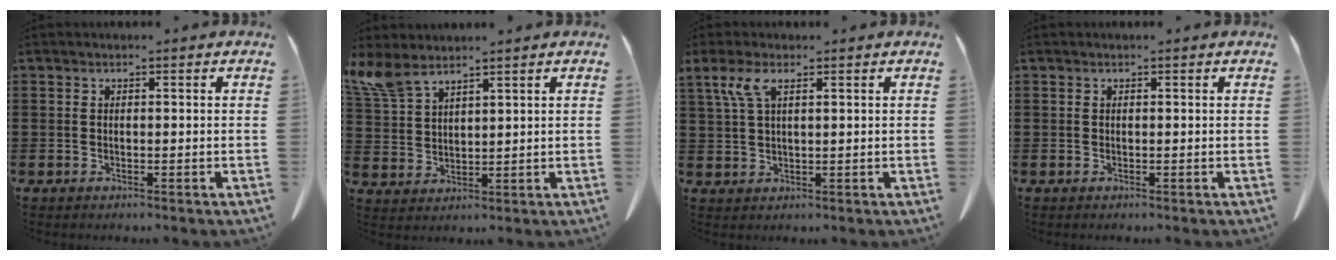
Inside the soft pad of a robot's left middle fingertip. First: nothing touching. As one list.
[{"total": 5.3, "force": [4.3, 1.3, 2.8], "torque": [-0.077, -0.011, 0.078]}, {"total": 4.2, "force": [2.3, 1.3, 3.3], "torque": [-0.080, 0.004, 0.038]}, {"total": 0.0}]